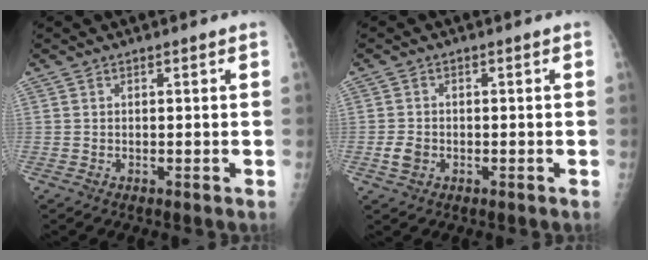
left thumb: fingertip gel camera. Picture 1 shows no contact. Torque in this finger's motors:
{"motor_torque": [-0.22, 0.36, 0.22, 0.03, 0.01]}